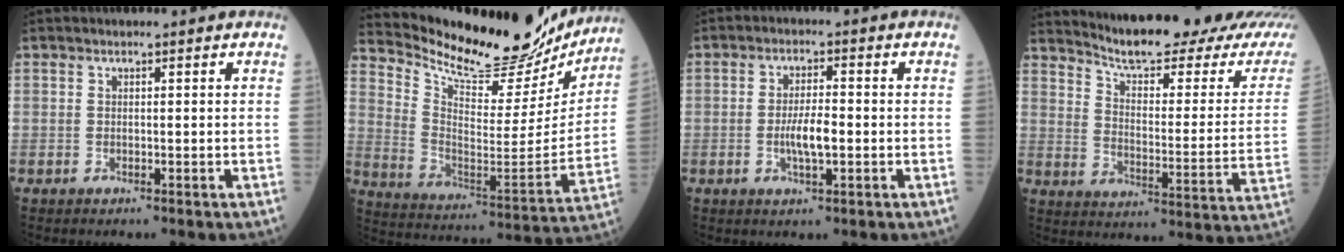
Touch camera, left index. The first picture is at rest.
{"total": 23.8, "force": [22.0, 4.9, 7.7], "torque": [-0.134, -0.055, 0.316]}
{"total": 4.5, "force": [-1.1, 0.9, 4.2], "torque": [-0.082, -0.005, -0.021]}
{"total": 21.0, "force": [19.2, 1.6, 8.4], "torque": [-0.115, -0.073, 0.246]}